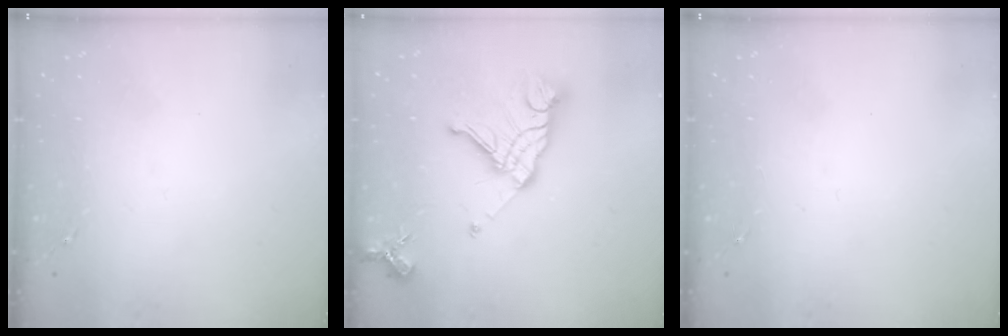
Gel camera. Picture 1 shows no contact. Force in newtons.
{"total": 17.5, "press": 17.3, "slide": 2.0}
{"total": 0.0}